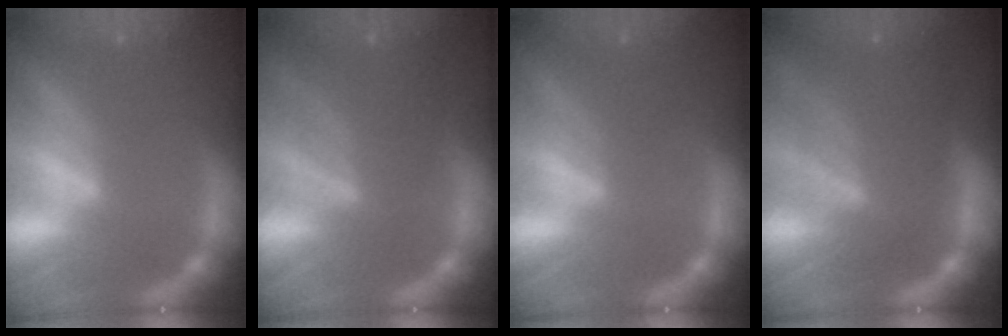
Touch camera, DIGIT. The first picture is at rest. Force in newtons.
{"total": 6.6}
{"total": 2.5}
{"total": 8.5}